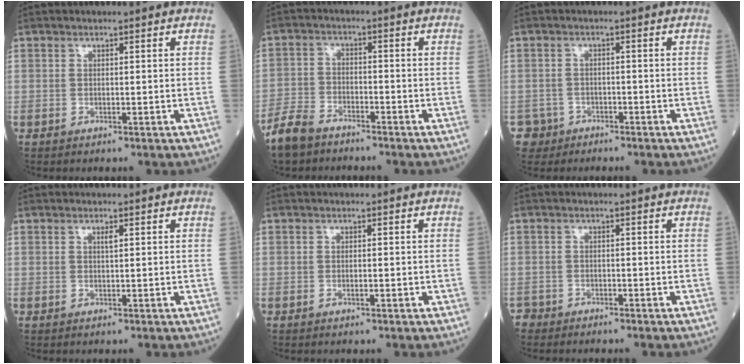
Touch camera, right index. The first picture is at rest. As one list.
[{"total": 5.9, "force": [-5.0, 2.2, 2.2], "torque": [-0.055, -0.010, -0.098]}, {"total": 3.3, "force": [-1.9, 2.6, -0.8], "torque": [0.016, 0.011, -0.037]}, {"total": 0.9, "force": [0.4, 0.1, 0.8], "torque": [-0.018, -0.001, 0.007]}, {"total": 0.8, "force": [-0.2, 0.2, 0.7], "torque": [-0.015, -0.001, -0.002]}, {"total": 1.8, "force": [-1.5, 0.7, -0.5], "torque": [0.004, 0.002, -0.032]}]